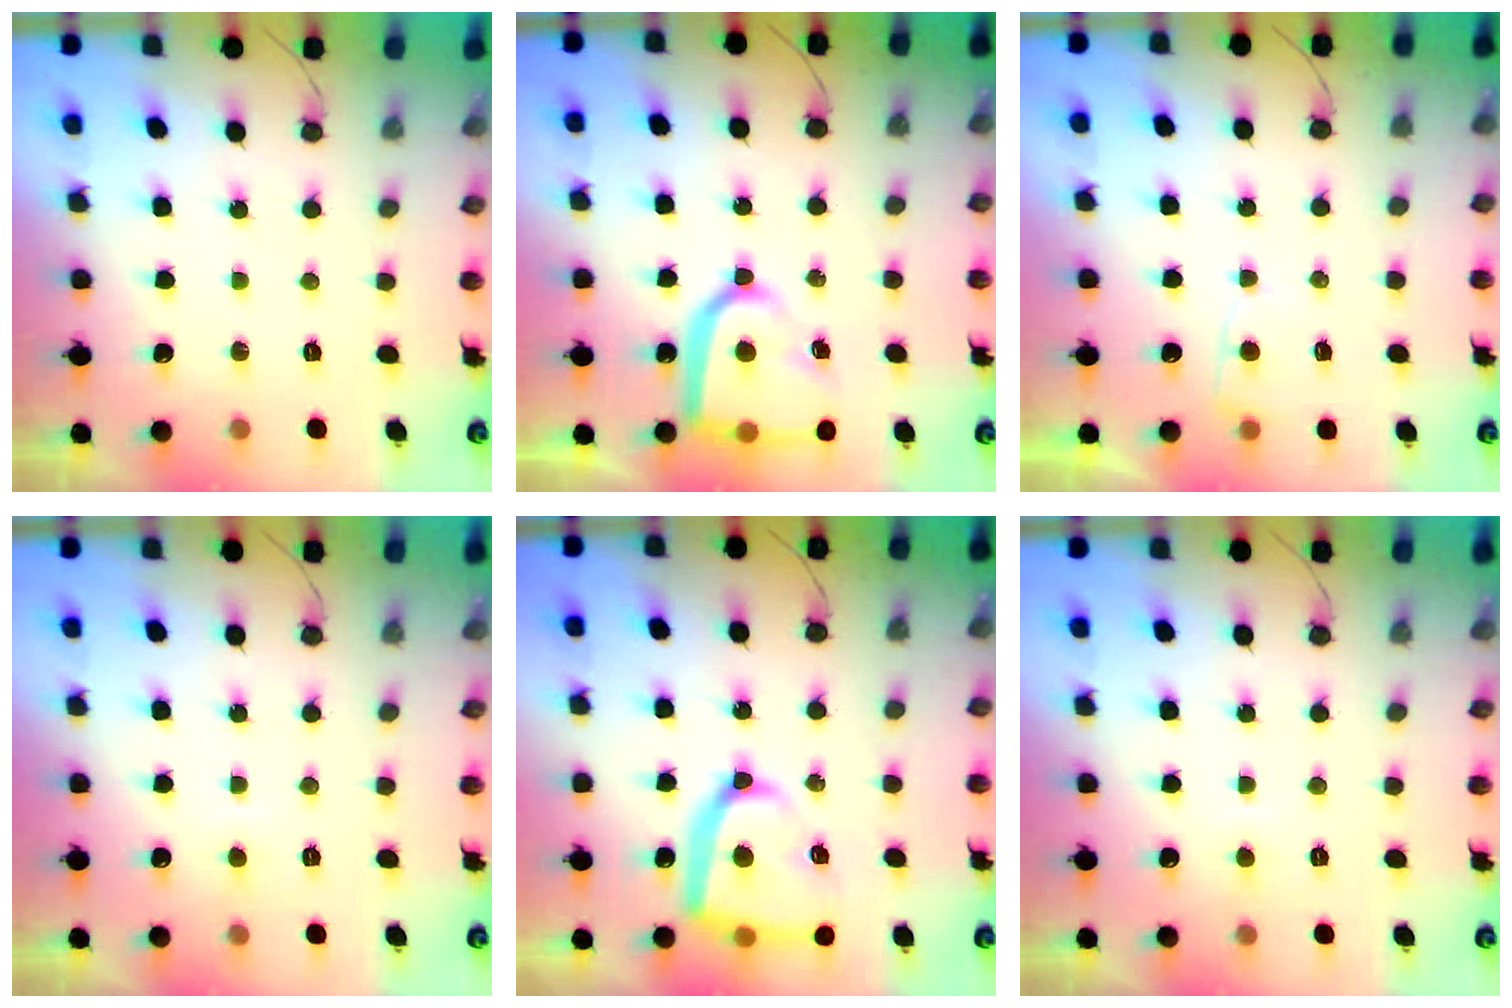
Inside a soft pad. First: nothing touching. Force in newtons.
{"total": 16.8, "press": 16.7, "slide": 1.6}
{"total": 4.5, "press": 4.5, "slide": 0.4}
{"total": 2.6, "press": 2.6, "slide": 0.3}
{"total": 18.1, "press": 18.1, "slide": 1.7}
{"total": 2.6, "press": 2.6, "slide": 0.3}